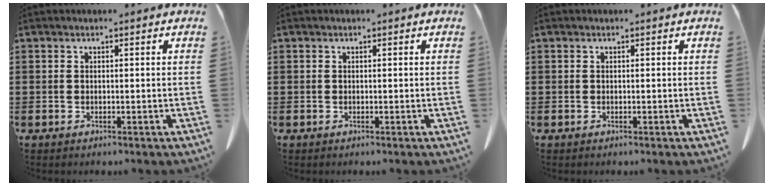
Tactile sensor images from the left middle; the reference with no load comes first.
{"total": 0.0}
{"total": 0.0}